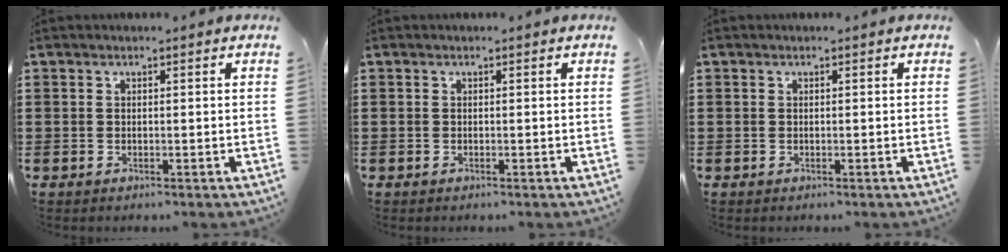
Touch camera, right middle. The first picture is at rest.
{"total": 0.0}
{"total": 0.0}